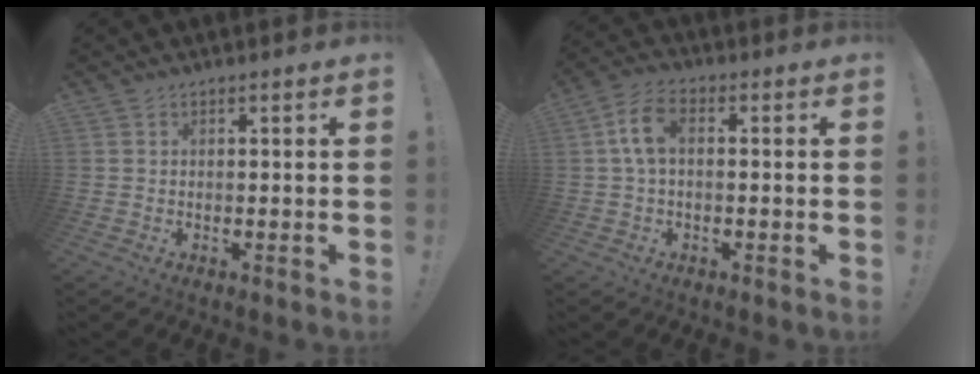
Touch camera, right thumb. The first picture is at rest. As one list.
[{"total": 7.2, "force": [1.1, 4.4, 5.6], "torque": [-0.105, 0.007, 0.023]}]